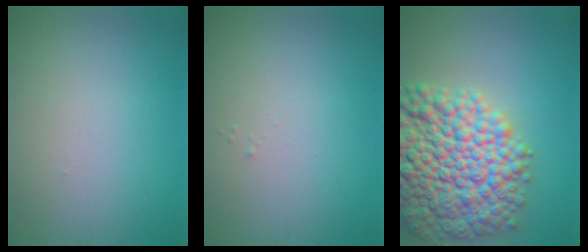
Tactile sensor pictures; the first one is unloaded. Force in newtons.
{"total": 0.0}
{"total": 12.4, "press": 12.3, "slide": 0.4}